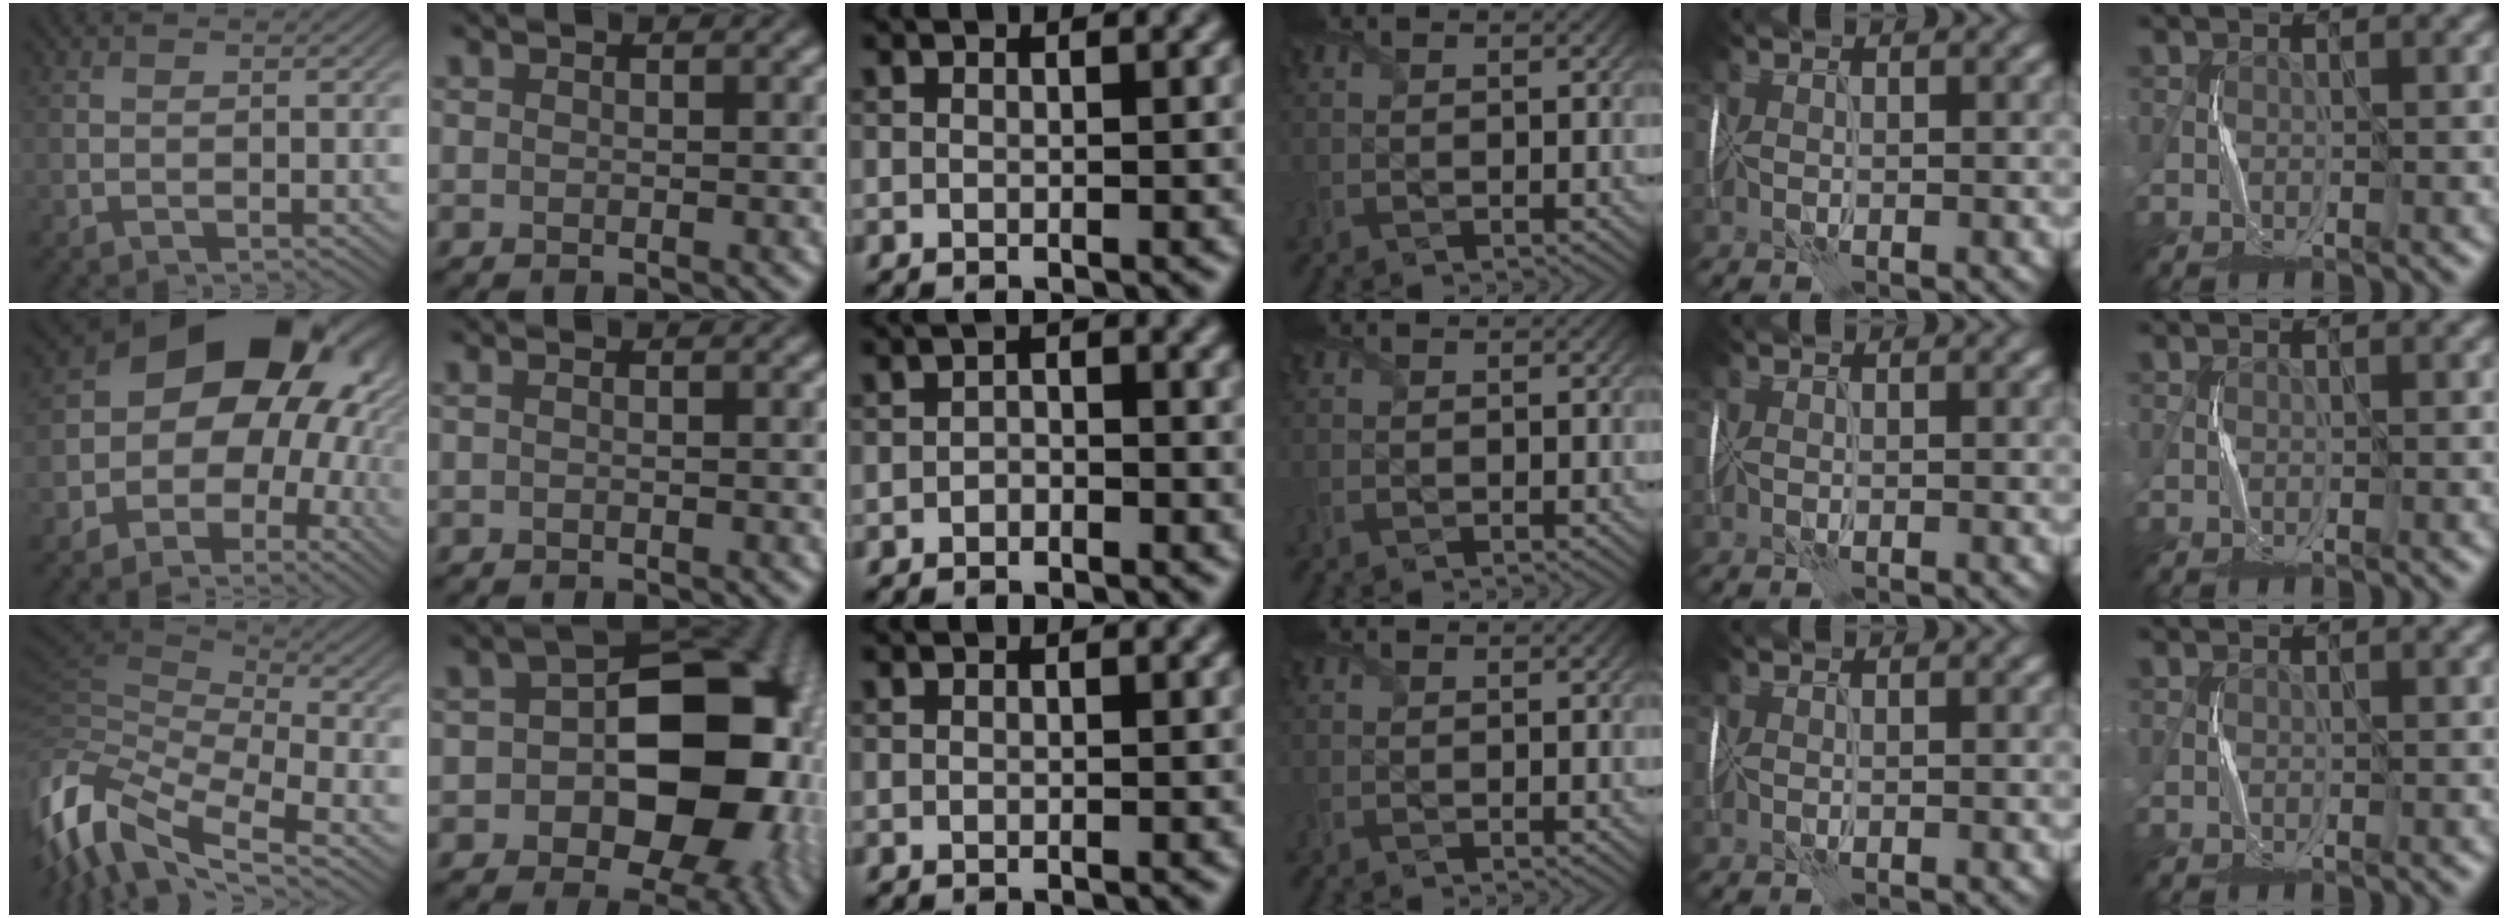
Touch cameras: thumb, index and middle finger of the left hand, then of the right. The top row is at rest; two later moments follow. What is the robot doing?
{"motion": "wrap", "object": "plastic wrap"}